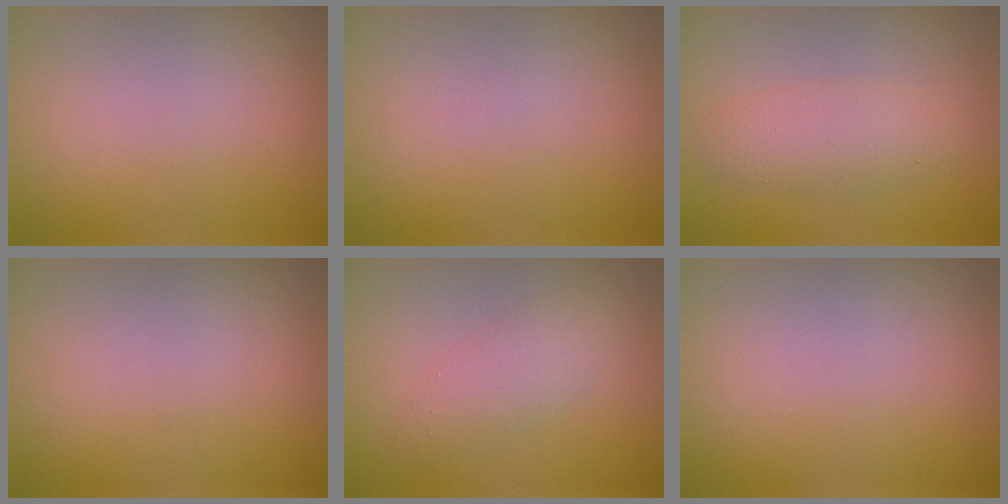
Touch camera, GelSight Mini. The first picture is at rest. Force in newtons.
{"total": 0.0}
{"total": 2.9, "press": 2.9, "slide": 0.1}
{"total": 0.0}
{"total": 2.7, "press": 2.7, "slide": 0.0}
{"total": 0.0}